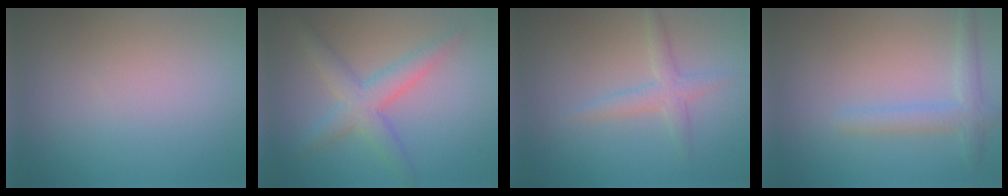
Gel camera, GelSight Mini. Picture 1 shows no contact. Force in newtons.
{"total": 3.8, "press": 3.8, "slide": 0.1}
{"total": 2.1, "press": 2.1, "slide": 0.1}
{"total": 2.4, "press": 2.4, "slide": 0.0}